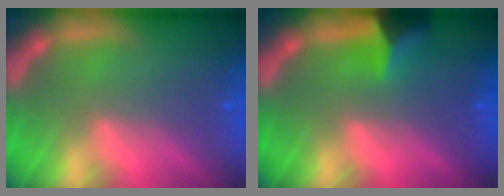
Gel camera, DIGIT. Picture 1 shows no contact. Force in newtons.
{"total": 3.5}